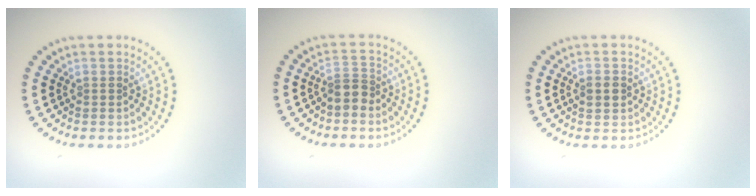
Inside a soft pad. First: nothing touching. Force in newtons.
{"total": 2.1, "press": 1.6, "slide": 1.3}
{"total": 1.7, "press": 1.7, "slide": 0.1}